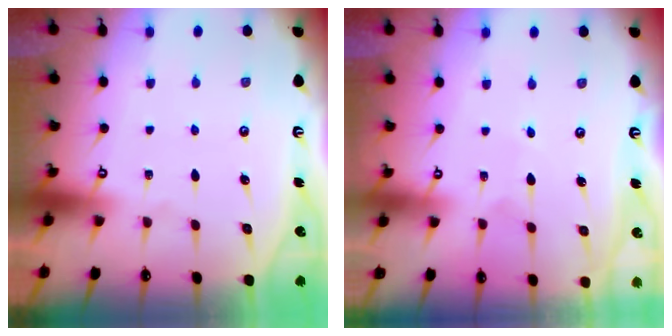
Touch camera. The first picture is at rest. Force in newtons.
{"total": 2.8, "press": 2.8, "slide": 0.2}